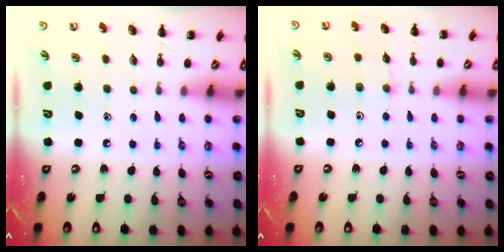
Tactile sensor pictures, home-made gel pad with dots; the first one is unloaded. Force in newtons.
{"total": 3.5, "press": 3.2, "slide": 1.2}